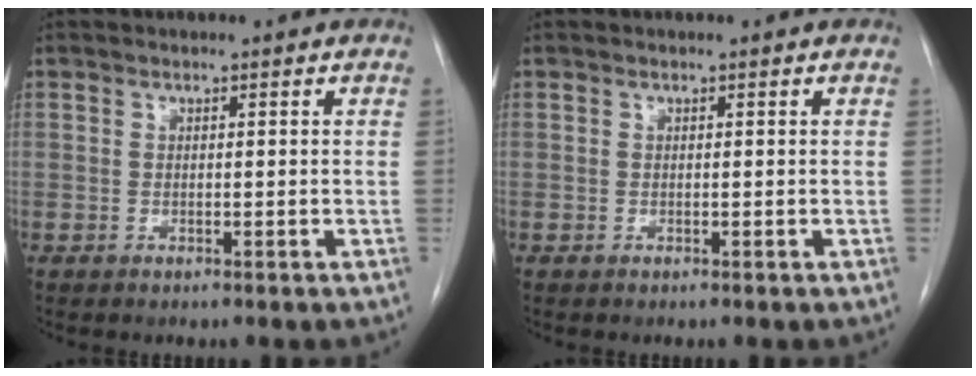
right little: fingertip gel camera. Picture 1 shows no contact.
{"total": 0.0}